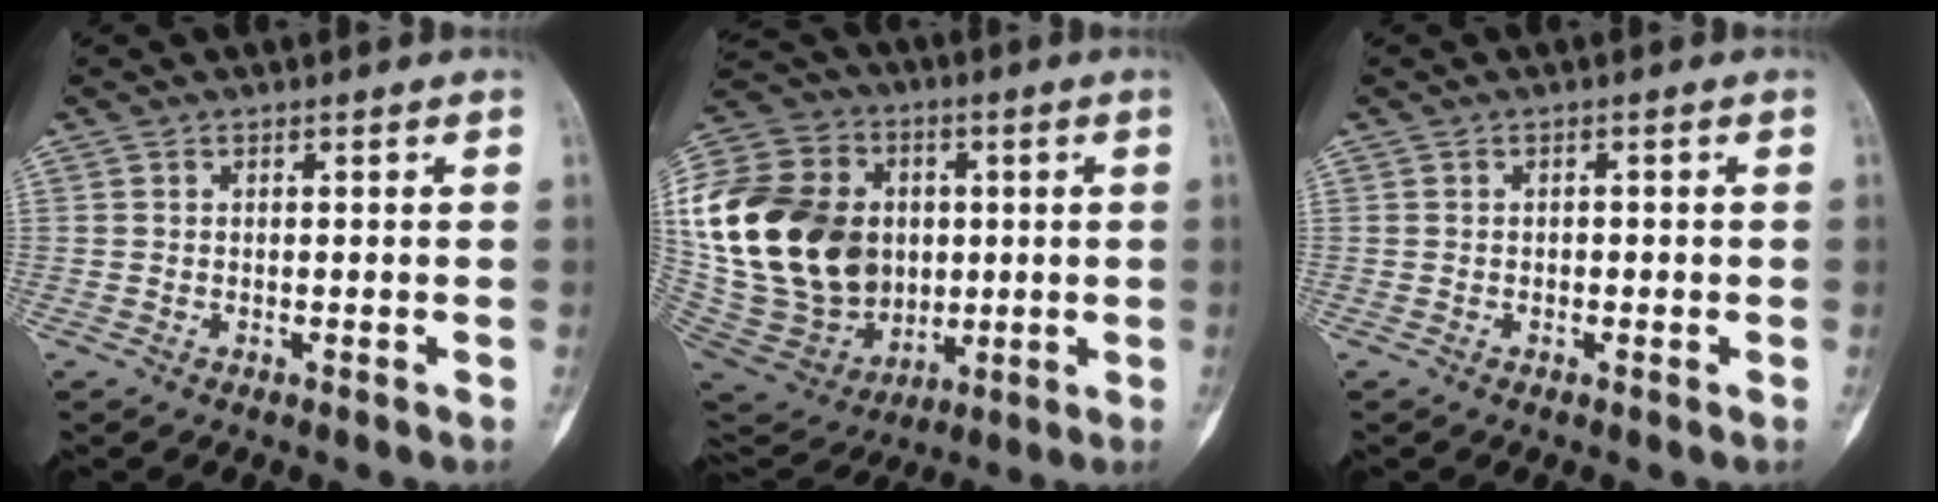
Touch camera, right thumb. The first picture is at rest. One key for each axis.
{"total": 32.2, "fx": 2.2, "fy": 24.3, "fz": 21.0, "tx": -0.427, "ty": 0.018, "tz": 0.058}
{"total": 1.6, "fx": -0.8, "fy": 1.2, "fz": 0.7, "tx": 0.009, "ty": 0.009, "tz": -0.019}